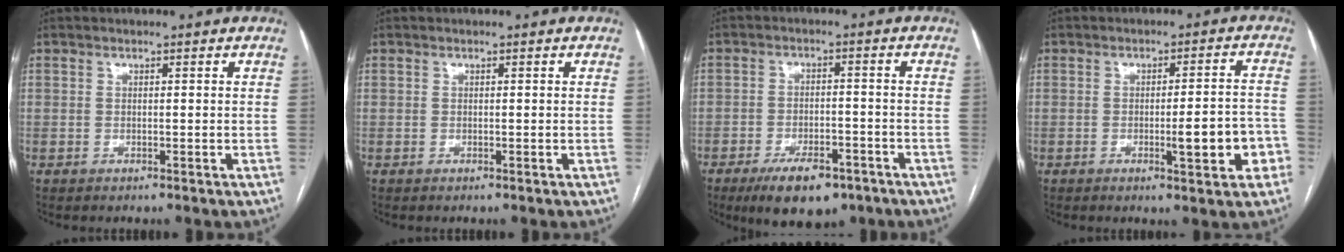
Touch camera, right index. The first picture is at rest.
{"total": 0.0}
{"total": 9.6, "force": [-6.5, 3.9, 5.9], "torque": [-0.094, -0.005, -0.100]}
{"total": 7.3, "force": [-2.5, 1.3, 6.7], "torque": [-0.083, 0.012, -0.027]}